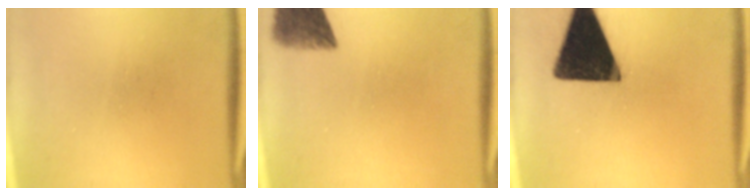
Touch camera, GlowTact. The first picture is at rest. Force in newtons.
{"total": 7.0}
{"total": 19.2}